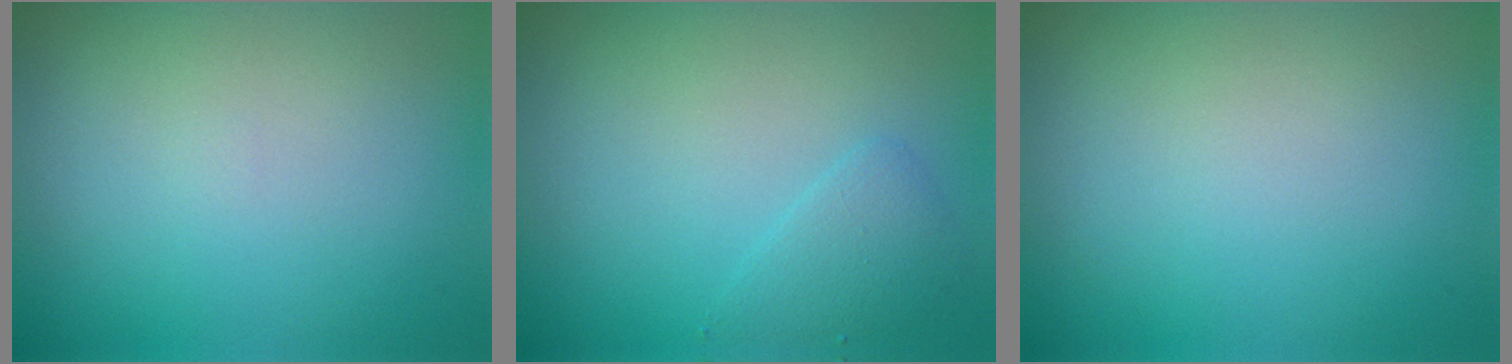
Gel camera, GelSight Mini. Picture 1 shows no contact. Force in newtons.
{"total": 1.7, "press": 1.7, "slide": 0.1}
{"total": 0.0}